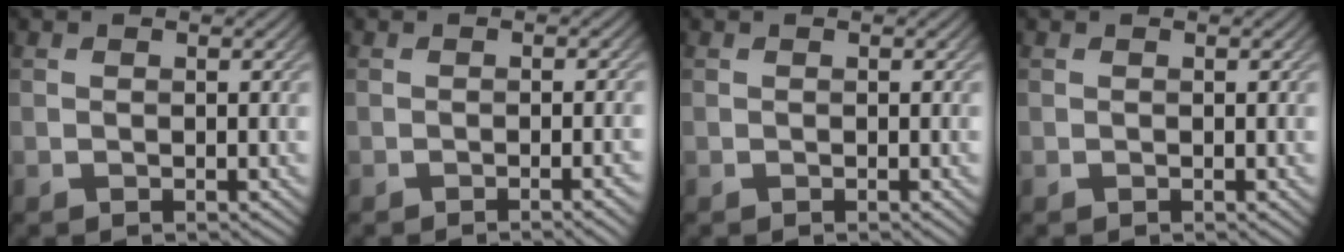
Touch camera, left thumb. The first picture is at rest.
{"total": 2.5, "force": [-1.1, 0.5, 2.2], "torque": [-0.022, 0.006, -0.022]}
{"total": 0.0}
{"total": 0.0}